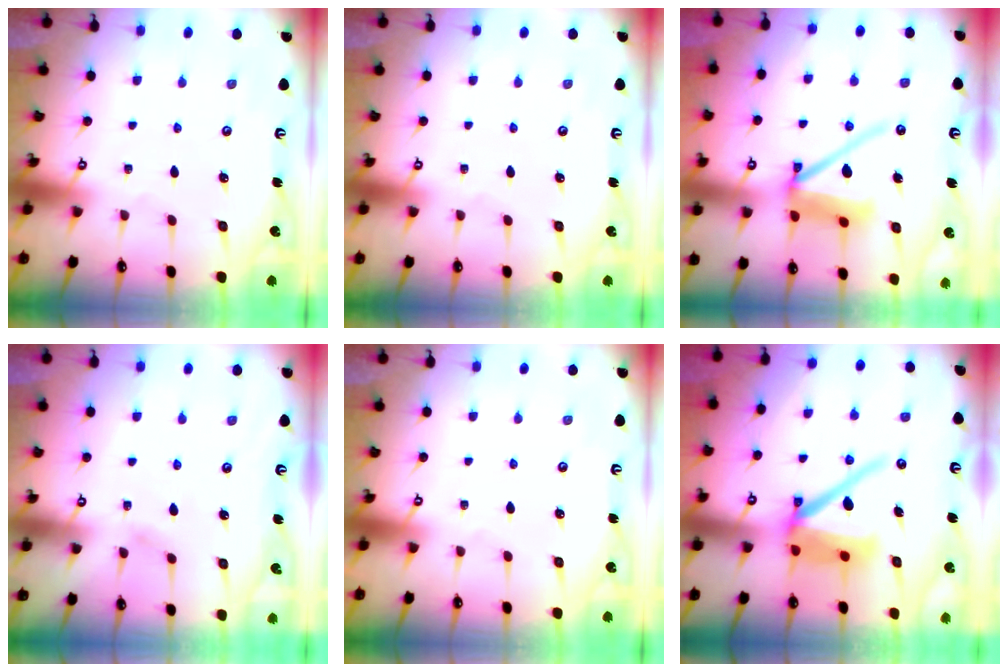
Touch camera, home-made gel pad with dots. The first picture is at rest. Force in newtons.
{"total": 0.0}
{"total": 11.5, "press": 11.4, "slide": 1.6}
{"total": 3.5, "press": 3.5, "slide": 0.6}
{"total": 0.0}
{"total": 11.8, "press": 11.7, "slide": 1.5}